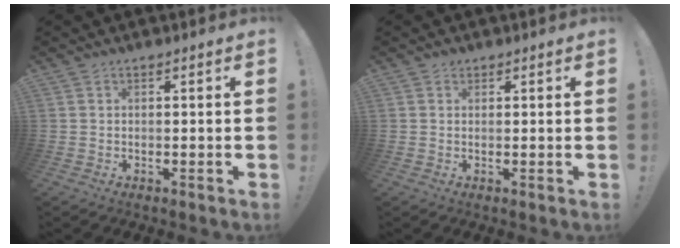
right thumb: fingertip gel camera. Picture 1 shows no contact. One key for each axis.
{"total": 1.2, "fx": 0.8, "fy": 0.9, "fz": 0.2, "tx": 0.004, "ty": -0.001, "tz": 0.013}